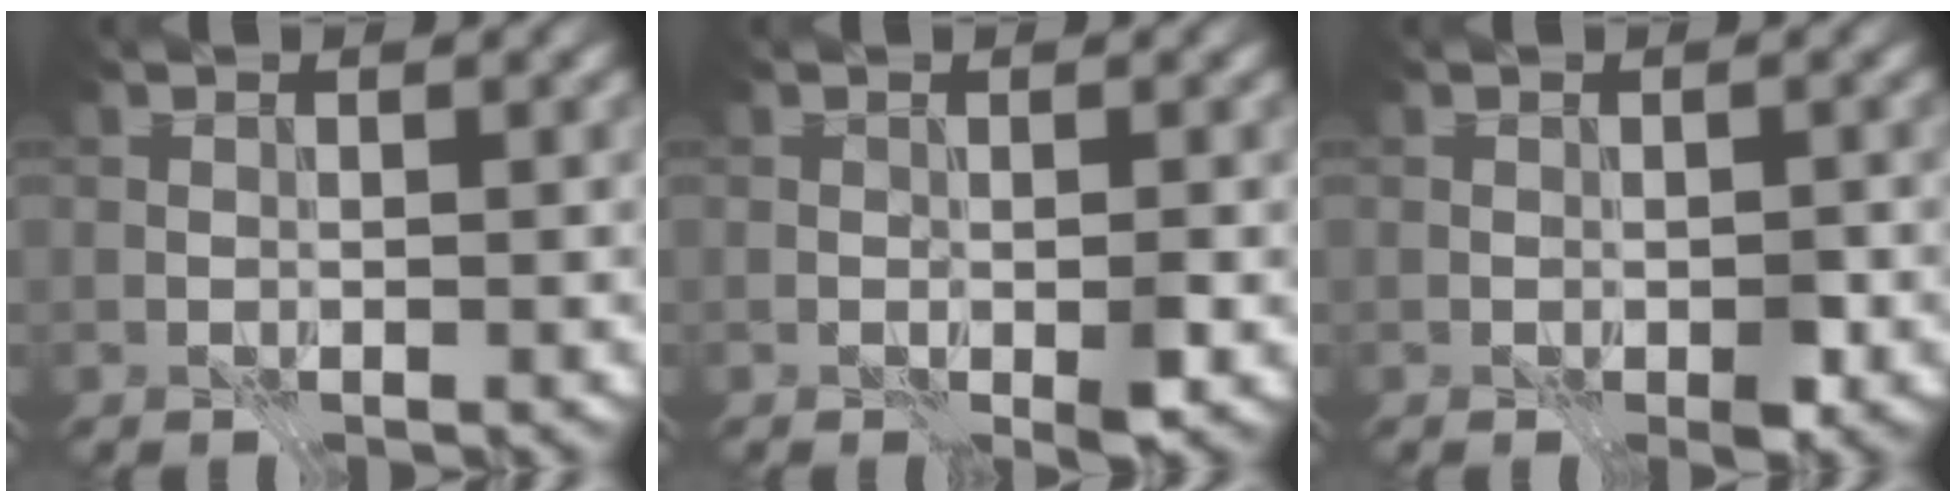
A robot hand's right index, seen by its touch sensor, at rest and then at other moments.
{"total": 1.5, "force": [-0.6, 0.3, 1.3], "torque": [-0.023, -0.005, -0.009]}
{"total": 1.6, "force": [-0.7, 0.7, 1.3], "torque": [-0.018, -0.005, -0.010]}